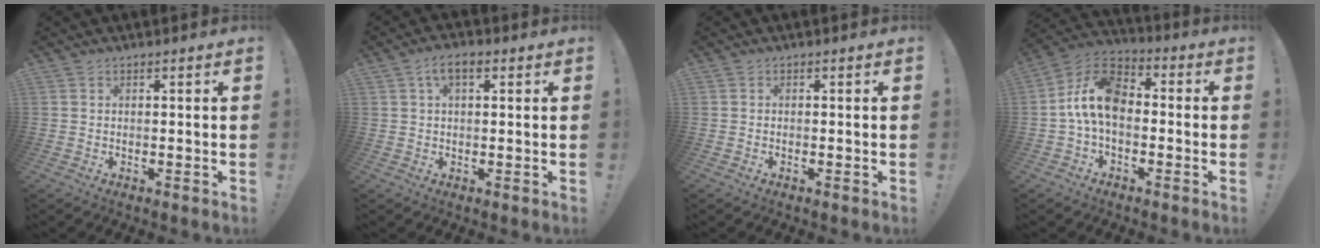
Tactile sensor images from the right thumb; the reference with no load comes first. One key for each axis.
{"total": 4.7, "fx": 1.6, "fy": 2.2, "fz": 3.8, "tx": -0.063, "ty": 0.006, "tz": 0.027}
{"total": 0.0}
{"total": 13.1, "fx": -0.7, "fy": 8.3, "fz": 10.1, "tx": -0.185, "ty": 0.021, "tz": -0.009}